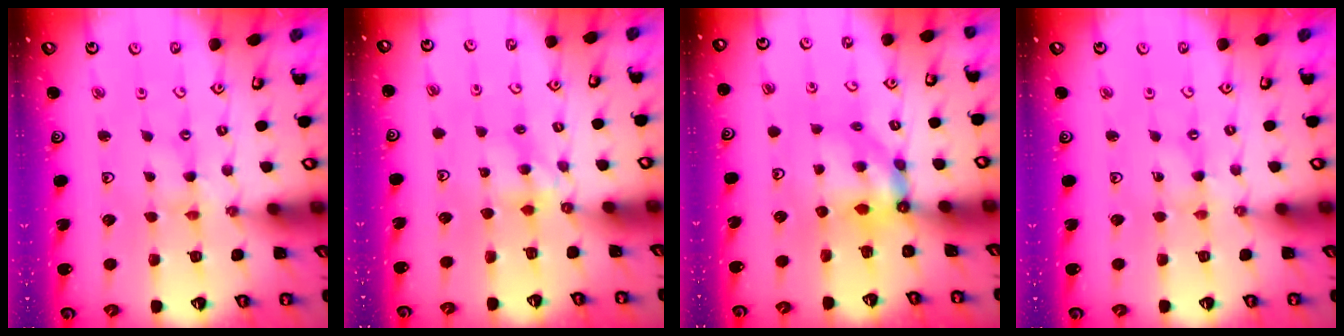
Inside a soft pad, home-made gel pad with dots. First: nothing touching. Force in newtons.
{"total": 4.0, "press": 4.0, "slide": 0.5}
{"total": 6.2, "press": 6.2, "slide": 0.2}
{"total": 0.0}